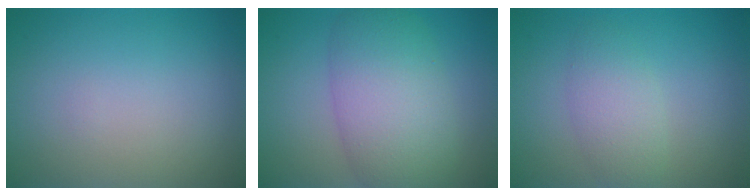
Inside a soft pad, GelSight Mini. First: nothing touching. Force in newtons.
{"total": 7.9, "press": 7.9, "slide": 0.2}
{"total": 2.9, "press": 2.9, "slide": 0.1}